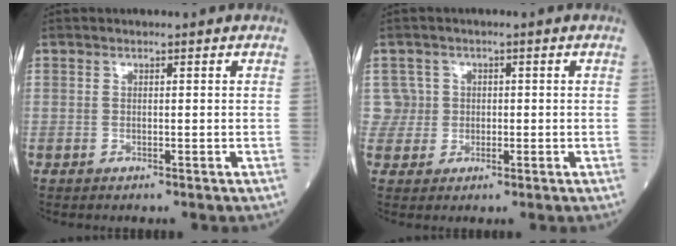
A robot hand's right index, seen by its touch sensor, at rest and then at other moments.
{"total": 3.4, "force": [0.5, 3.3, -0.6], "torque": [0.031, 0.009, 0.008]}